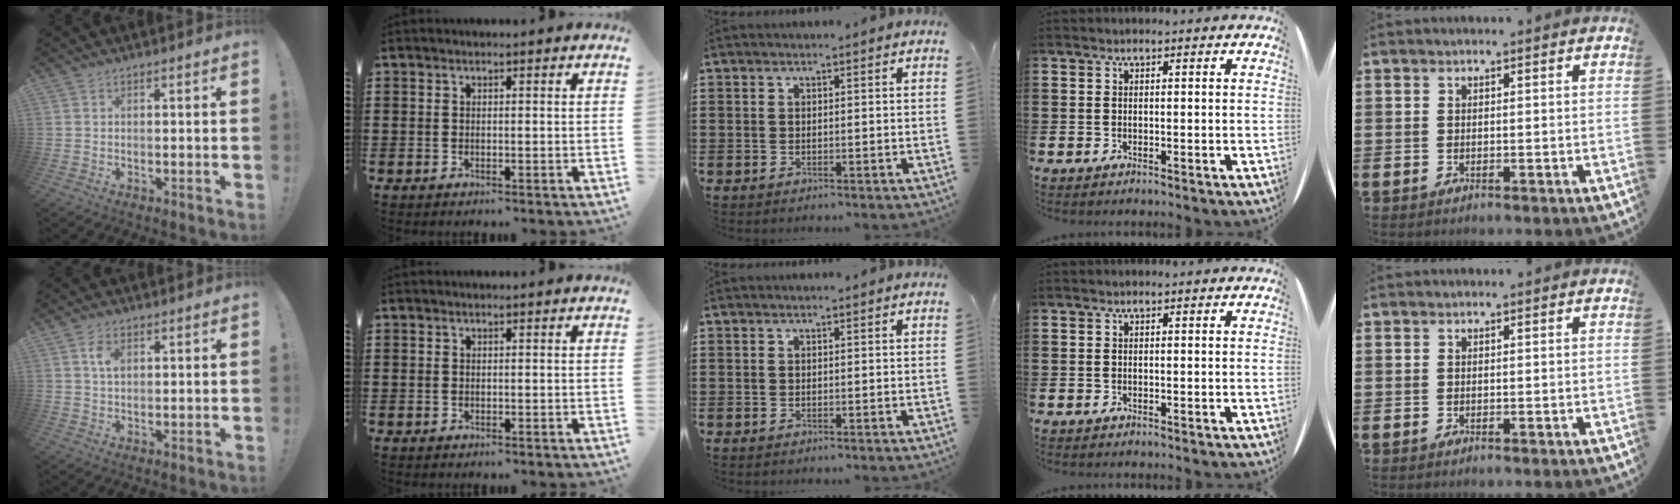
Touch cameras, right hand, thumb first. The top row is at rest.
{"thumb": {"total": 3.8, "force": [1.2, 2.2, 2.9], "torque": [-0.046, 0.000, 0.019]}}